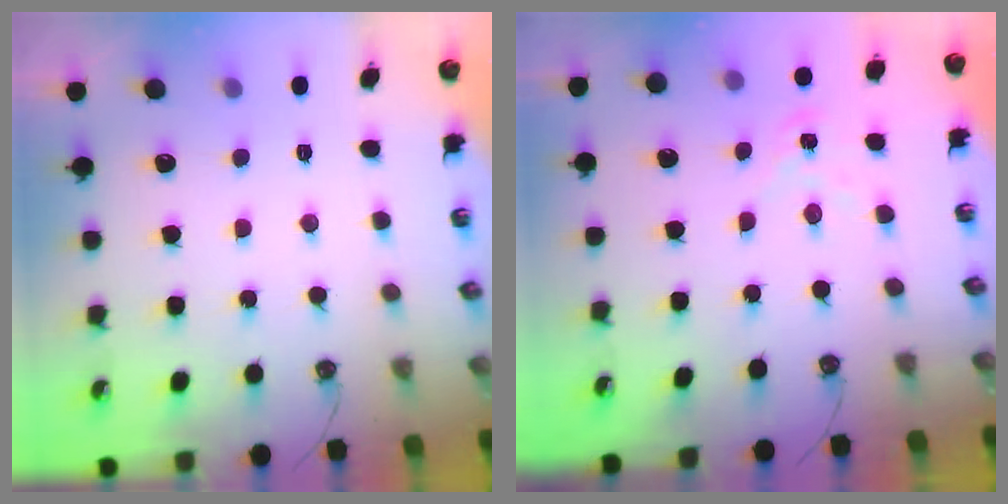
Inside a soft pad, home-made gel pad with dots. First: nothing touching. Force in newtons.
{"total": 1.3, "press": 1.3, "slide": 0.2}